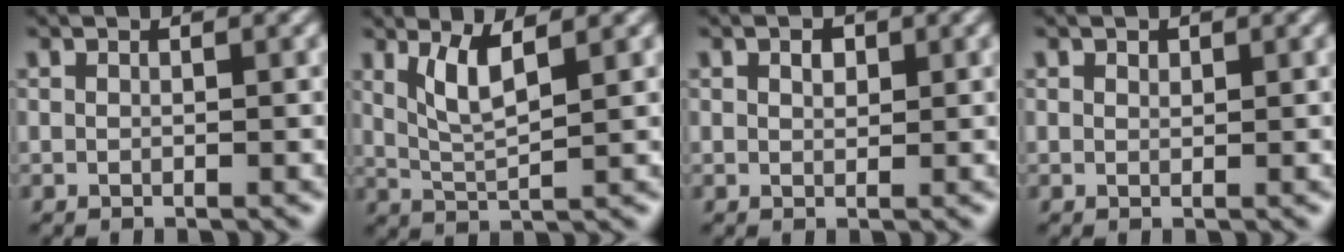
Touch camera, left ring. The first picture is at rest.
{"total": 3.3, "force": [1.7, 0.7, 2.7], "torque": [-0.059, -0.008, 0.039]}
{"total": 1.2, "force": [0.5, 0.8, 0.7], "torque": [-0.011, 0.001, 0.008]}
{"total": 0.5, "force": [0.4, 0.3, 0.1], "torque": [-0.002, -0.002, 0.008]}